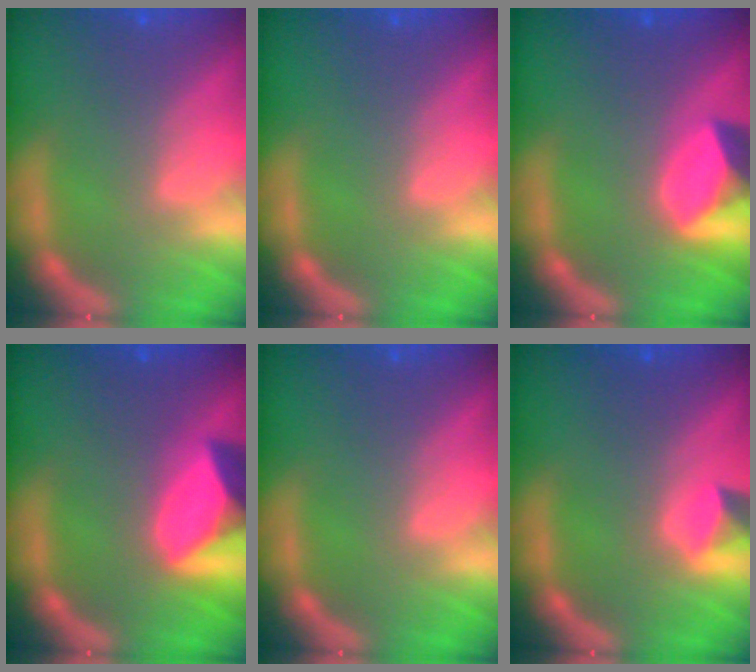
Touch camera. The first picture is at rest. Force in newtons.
{"total": 0.0}
{"total": 5.4}
{"total": 8.0}
{"total": 0.0}
{"total": 1.9}